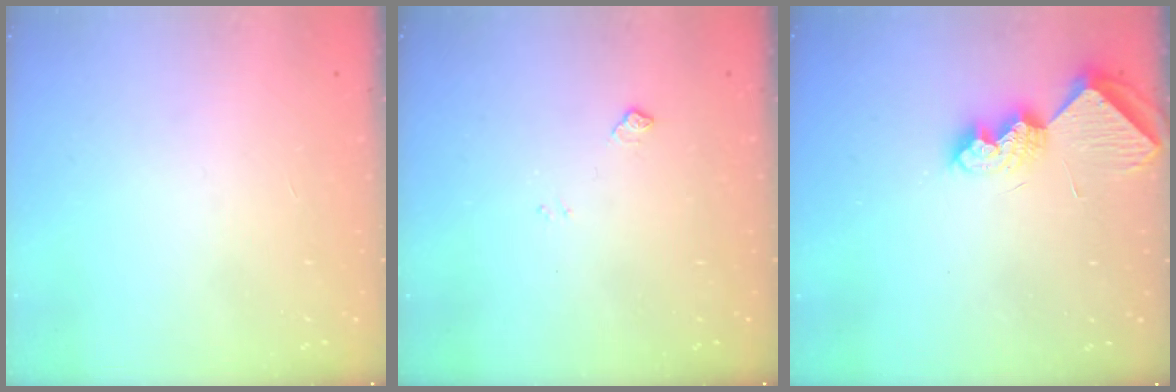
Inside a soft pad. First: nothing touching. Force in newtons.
{"total": 5.6, "press": 5.5, "slide": 0.9}
{"total": 9.1, "press": 9.1, "slide": 0.2}